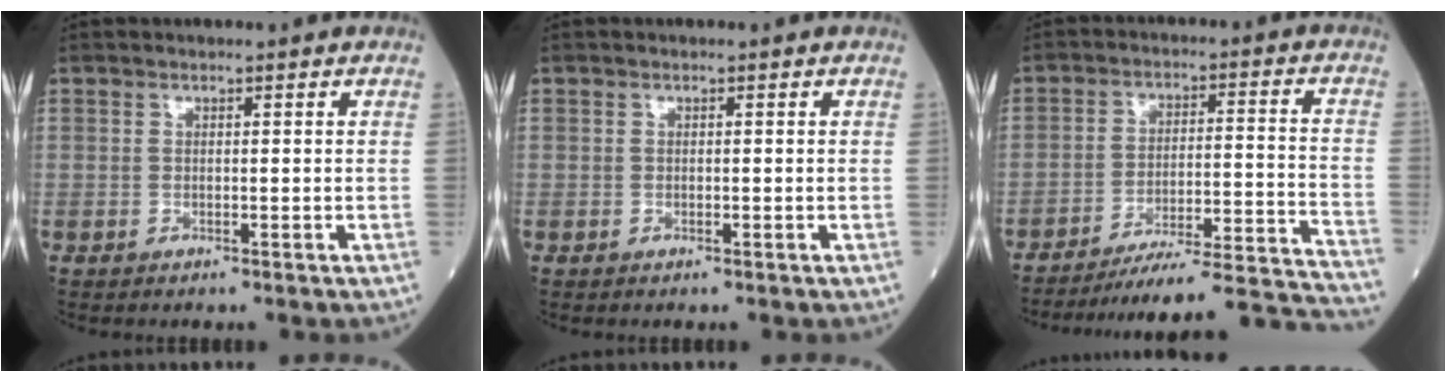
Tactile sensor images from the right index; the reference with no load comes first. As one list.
[{"total": 0.0}, {"total": 23.1, "force": [-22.1, -1.4, 6.8], "torque": [-0.050, -0.010, -0.303]}]